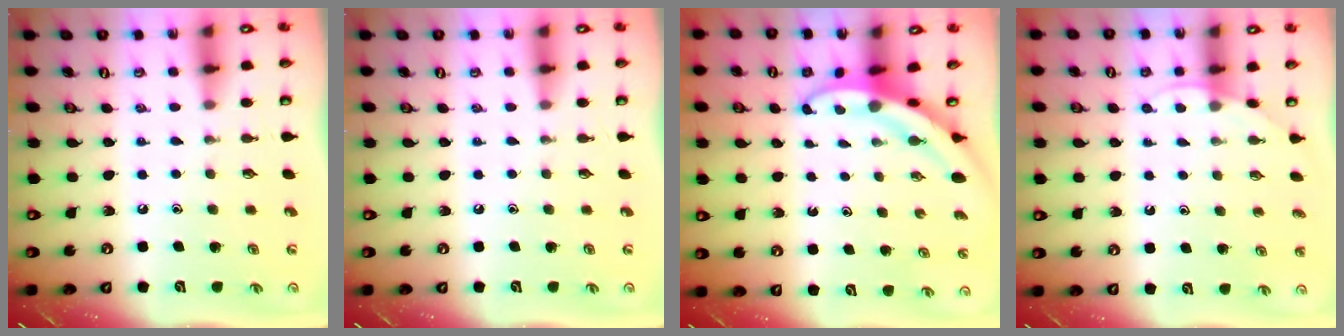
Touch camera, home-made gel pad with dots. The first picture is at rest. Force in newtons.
{"total": 0.0}
{"total": 3.0, "press": 3.0, "slide": 0.3}
{"total": 3.9, "press": 3.8, "slide": 0.4}